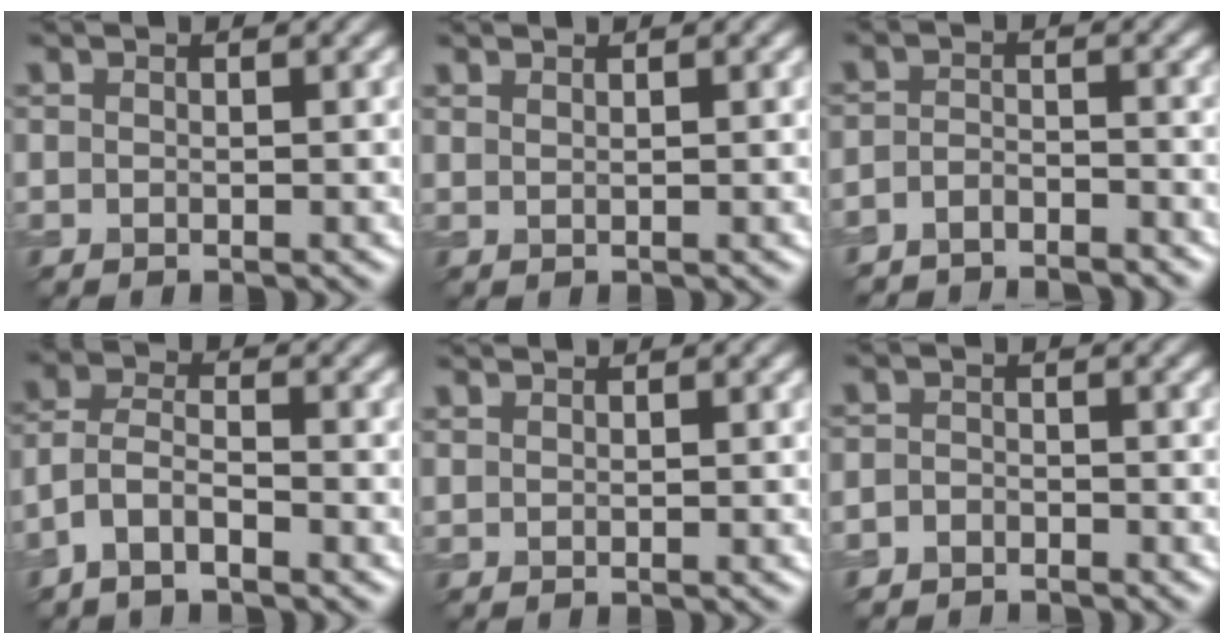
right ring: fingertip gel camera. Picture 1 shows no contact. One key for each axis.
{"total": 0.9, "fx": 0.8, "fy": 0.3, "fz": 0.4, "tx": -0.001, "ty": -0.004, "tz": 0.008}
{"total": 3.8, "fx": -3.7, "fy": 0.7, "fz": 0.7, "tx": -0.014, "ty": -0.010, "tz": -0.065}
{"total": 3.3, "fx": -2.1, "fy": 1.2, "fz": 2.2, "tx": -0.046, "ty": 0.008, "tz": -0.053}
{"total": 1.0, "fx": 0.9, "fy": 0.2, "fz": 0.3, "tx": -0.005, "ty": -0.002, "tz": 0.011}
{"total": 1.8, "fx": -1.6, "fy": 0.8, "fz": 0.2, "tx": 0.001, "ty": 0.002, "tz": -0.035}